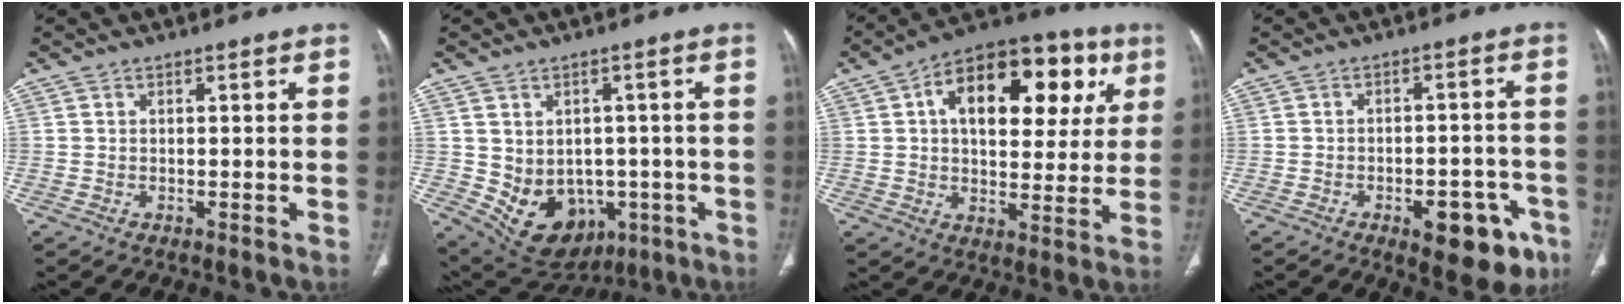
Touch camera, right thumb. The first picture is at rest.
{"total": 12.4, "force": [-2.8, 9.9, 6.9], "torque": [-0.080, 0.015, -0.009]}
{"total": 21.0, "force": [6.6, 11.8, 16.1], "torque": [-0.183, 0.015, 0.088]}
{"total": 11.9, "force": [-5.8, 5.6, 8.7], "torque": [-0.080, 0.031, -0.067]}